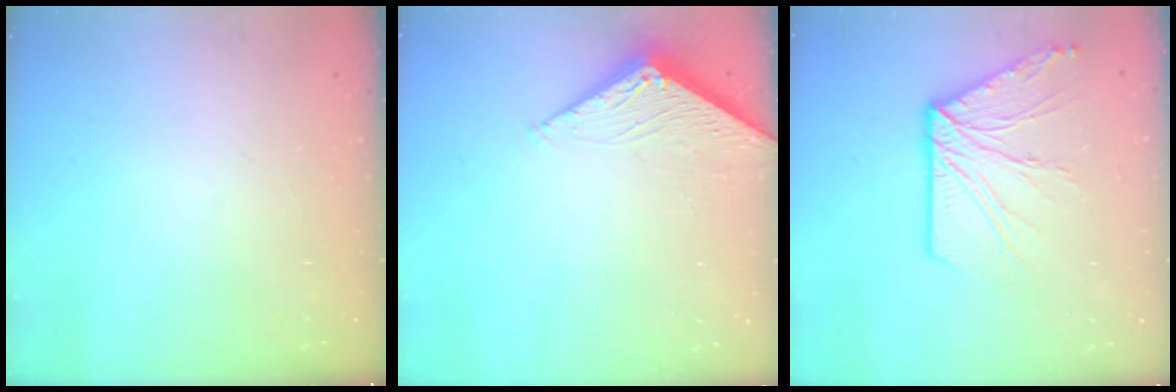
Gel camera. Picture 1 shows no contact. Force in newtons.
{"total": 2.8, "press": 2.8, "slide": 0.3}
{"total": 12.4, "press": 12.4, "slide": 0.5}